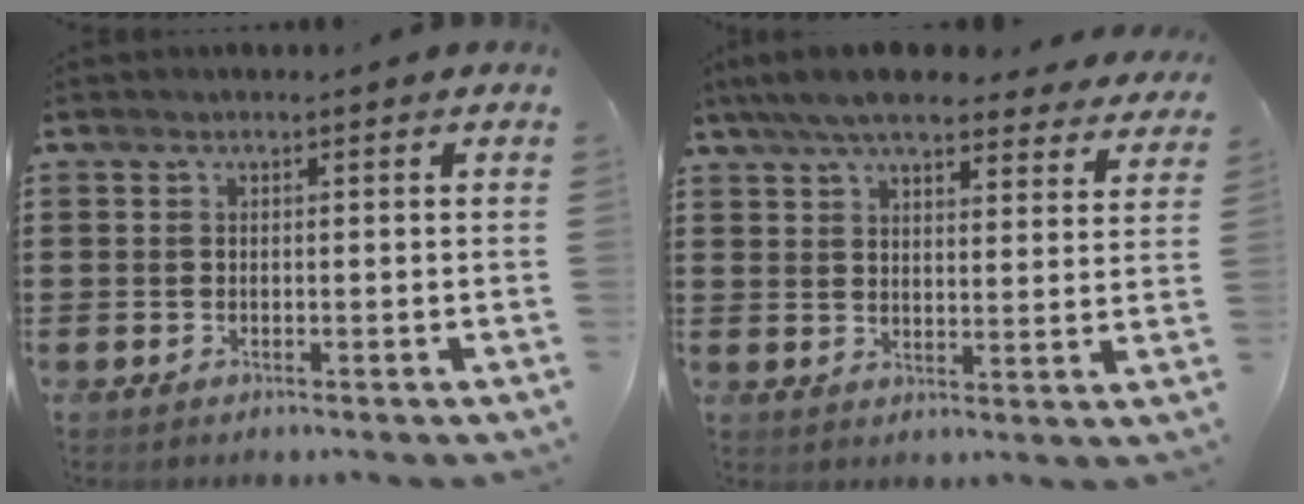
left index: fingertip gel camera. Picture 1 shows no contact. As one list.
[{"total": 7.8, "force": [6.9, 1.3, 3.4], "torque": [-0.081, -0.023, 0.125]}]